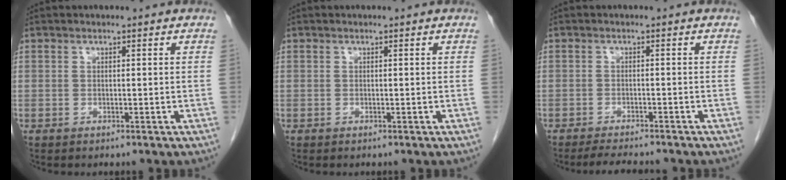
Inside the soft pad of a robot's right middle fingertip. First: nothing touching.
{"total": 0.0}
{"total": 5.3, "force": [-4.8, 0.5, 2.1], "torque": [-0.032, -0.013, -0.074]}